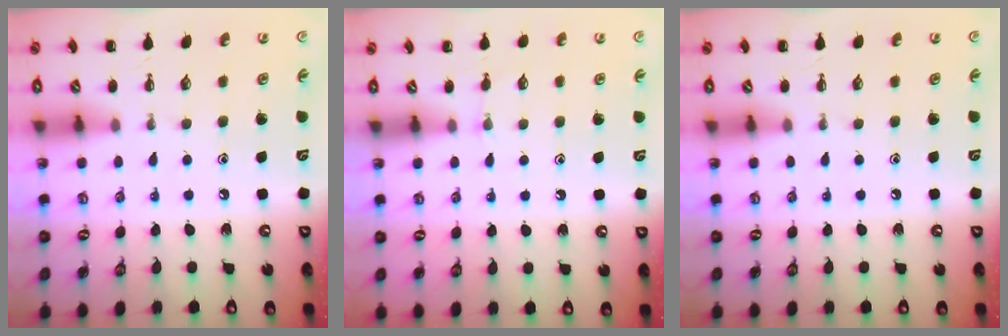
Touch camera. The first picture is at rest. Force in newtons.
{"total": 3.4, "press": 3.2, "slide": 1.3}
{"total": 0.0}